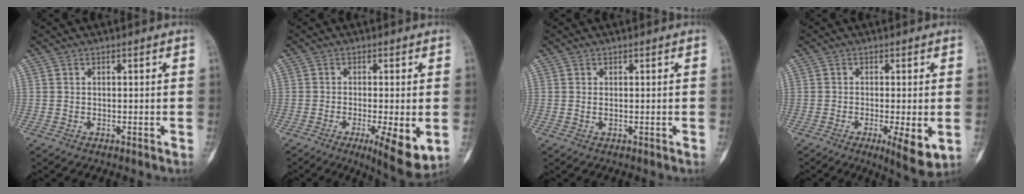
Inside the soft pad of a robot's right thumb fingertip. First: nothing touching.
{"total": 8.8, "force": [-2.4, 2.2, 8.2], "torque": [-0.119, -0.020, -0.034]}
{"total": 0.6, "force": [0.1, 0.2, 0.6], "torque": [-0.017, -0.002, 0.005]}
{"total": 6.8, "force": [-1.7, 1.7, 6.4], "torque": [-0.097, -0.017, -0.025]}